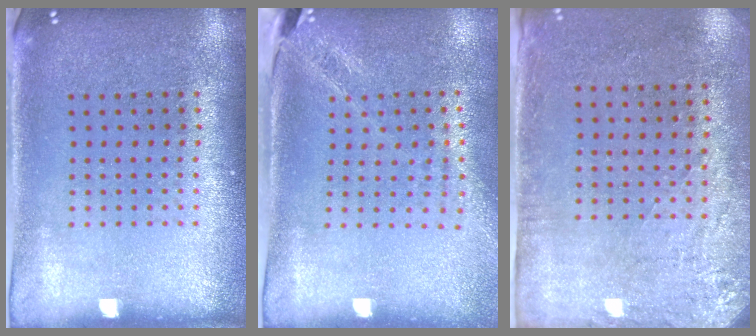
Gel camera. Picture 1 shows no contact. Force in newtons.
{"total": 1.9, "press": 1.6, "slide": 1.0}
{"total": 2.8, "press": 2.3, "slide": 1.6}